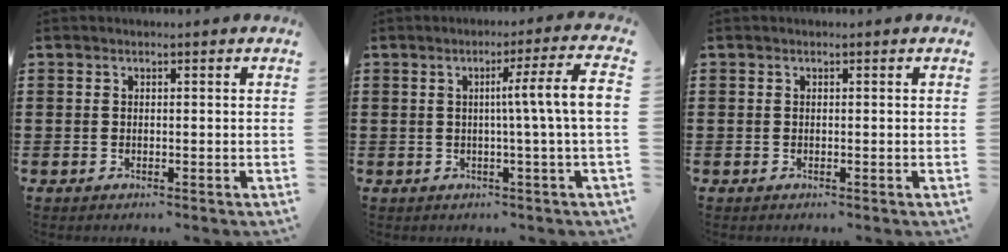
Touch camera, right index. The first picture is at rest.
{"total": 7.2, "force": [0.2, -1.0, 7.2], "torque": [-0.122, -0.012, -0.005]}
{"total": 0.0}